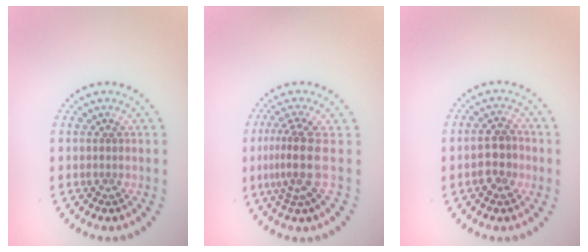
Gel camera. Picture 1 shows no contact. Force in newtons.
{"total": 3.5, "press": 2.4, "slide": 2.5}
{"total": 2.8, "press": 2.8, "slide": 0.4}